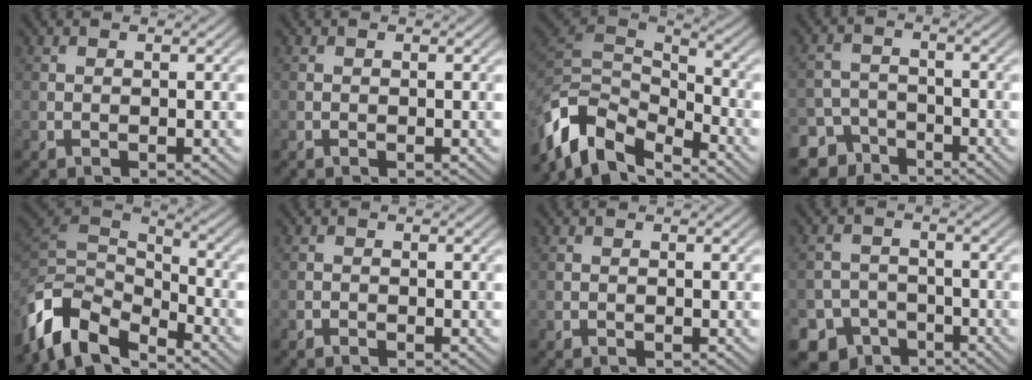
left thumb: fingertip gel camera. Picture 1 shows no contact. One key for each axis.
{"total": 0.0}
{"total": 11.4, "fx": -6.6, "fy": 5.8, "fz": 7.3, "tx": -0.161, "ty": -0.005, "tz": -0.128}
{"total": 6.9, "fx": -5.1, "fy": 4.4, "fz": 1.3, "tx": -0.012, "ty": -0.013, "tz": -0.095}
{"total": 11.2, "fx": -7.0, "fy": 5.9, "fz": 6.4, "tx": -0.146, "ty": -0.003, "tz": -0.144}
{"total": 0.6, "fx": -0.6, "fy": 0.1, "fz": 0.1, "tx": 0.000, "ty": -0.001, "tz": -0.011}
{"total": 0.0}
{"total": 7.5, "fx": -5.4, "fy": 5.1, "fz": 1.3, "tx": -0.017, "ty": -0.013, "tz": -0.095}